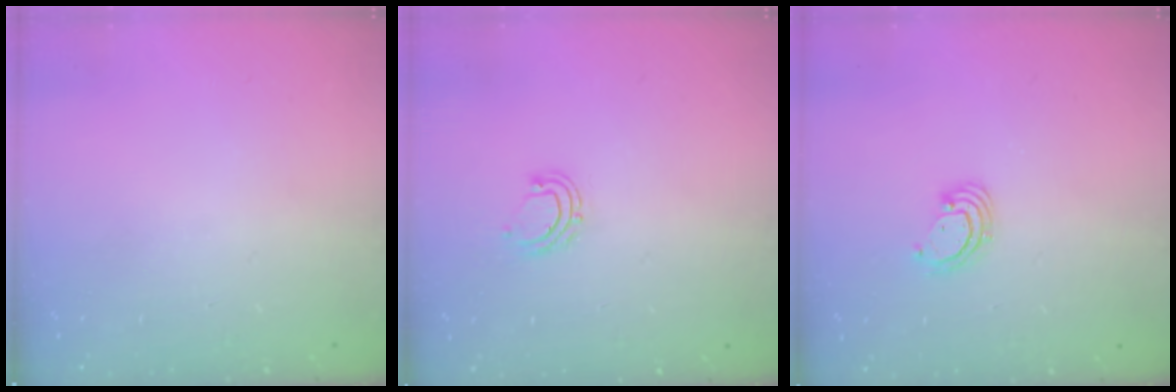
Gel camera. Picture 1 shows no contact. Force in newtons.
{"total": 5.8, "press": 5.7, "slide": 1.1}
{"total": 3.4, "press": 3.4, "slide": 0.3}